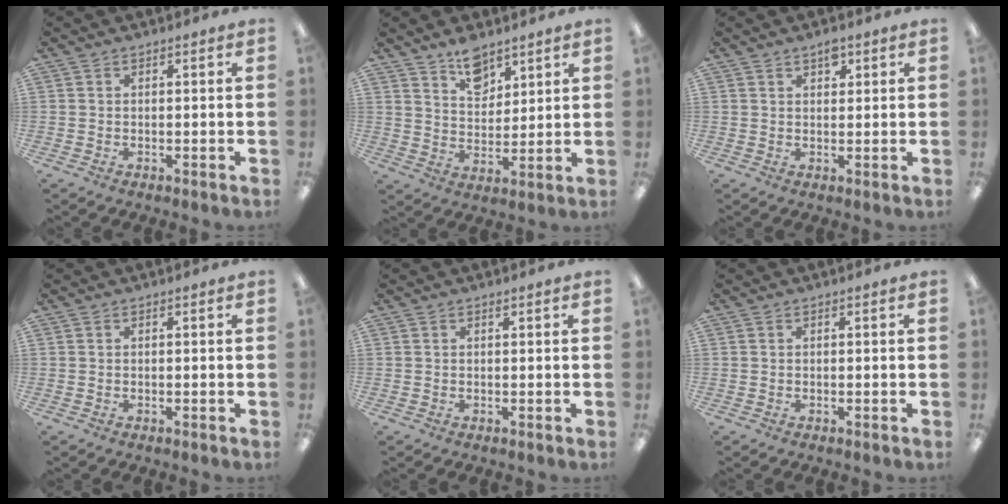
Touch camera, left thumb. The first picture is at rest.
{"total": 8.4, "force": [6.6, 4.5, 2.6], "torque": [-0.025, -0.045, 0.118]}
{"total": 2.7, "force": [1.9, 1.5, 1.3], "torque": [-0.002, -0.008, 0.029]}
{"total": 0.0}
{"total": 0.0}
{"total": 0.0}